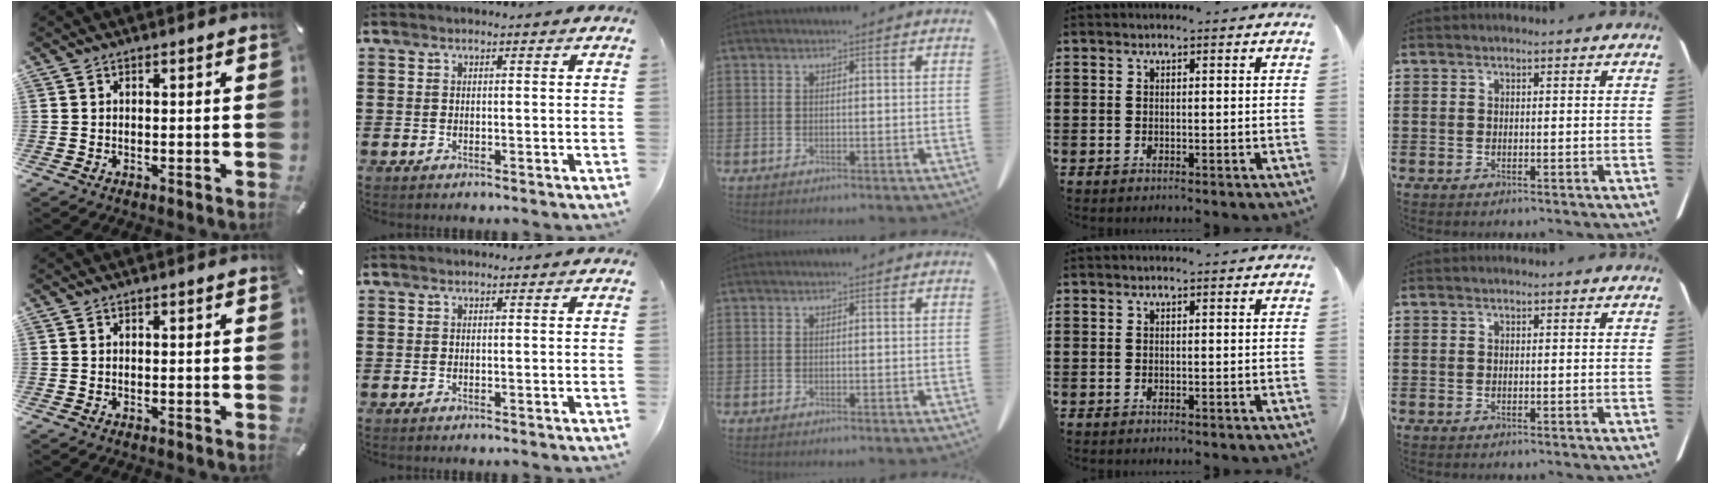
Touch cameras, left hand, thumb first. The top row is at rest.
{}